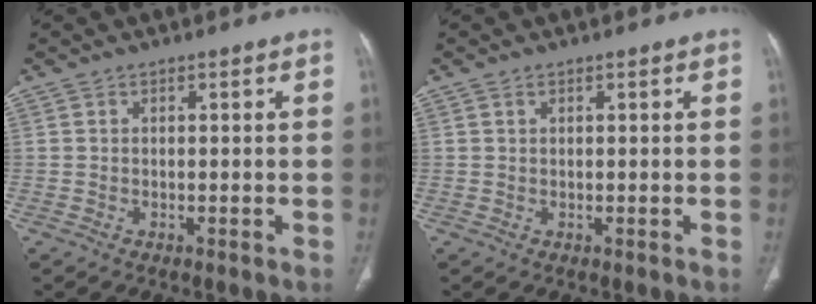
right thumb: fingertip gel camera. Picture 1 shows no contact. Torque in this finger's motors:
{"motor_torque": [-0.08, -0.37, -0.21, 0.15, 0.04]}